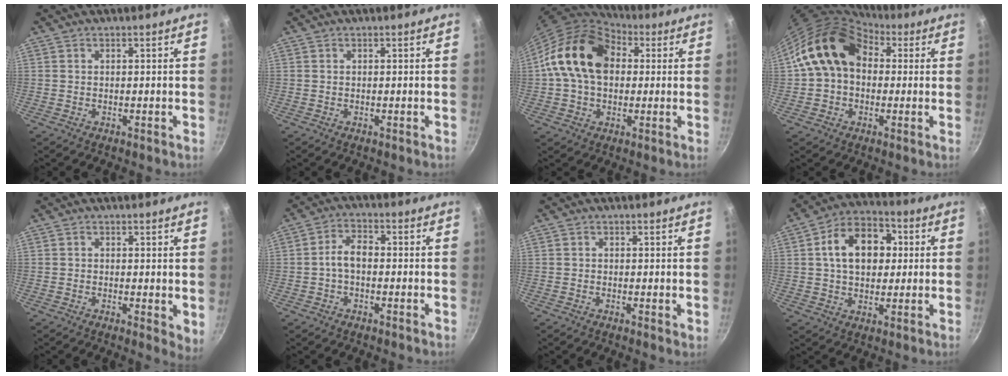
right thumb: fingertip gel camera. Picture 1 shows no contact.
{"total": 0.0}
{"total": 17.7, "force": [2.6, 12.7, 12.0], "torque": [-0.187, 0.029, 0.030]}
{"total": 13.7, "force": [2.7, 10.4, 8.5], "torque": [-0.111, 0.024, 0.033]}
{"total": 3.4, "force": [0.3, 1.6, 3.0], "torque": [-0.035, -0.008, 0.003]}
{"total": 4.8, "force": [-0.6, 2.9, 3.8], "torque": [-0.061, 0.022, -0.018]}
{"total": 0.7, "force": [0.1, 0.4, 0.6], "torque": [-0.008, -0.002, -0.001]}
{"total": 13.9, "force": [2.4, 9.7, 9.6], "torque": [-0.114, 0.018, 0.025]}